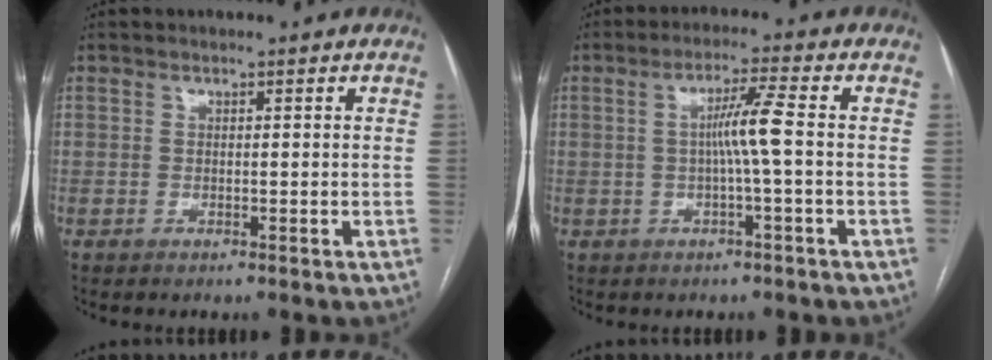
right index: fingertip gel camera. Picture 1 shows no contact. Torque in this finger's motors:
{"motor_torque": [0.76, -0.14, 0.27, 0.10]}